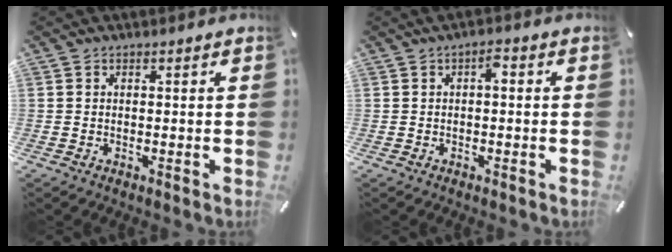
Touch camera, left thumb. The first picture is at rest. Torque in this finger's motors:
{"motor_torque": [0.40, 0.48, 0.13, -0.24, 0.10]}